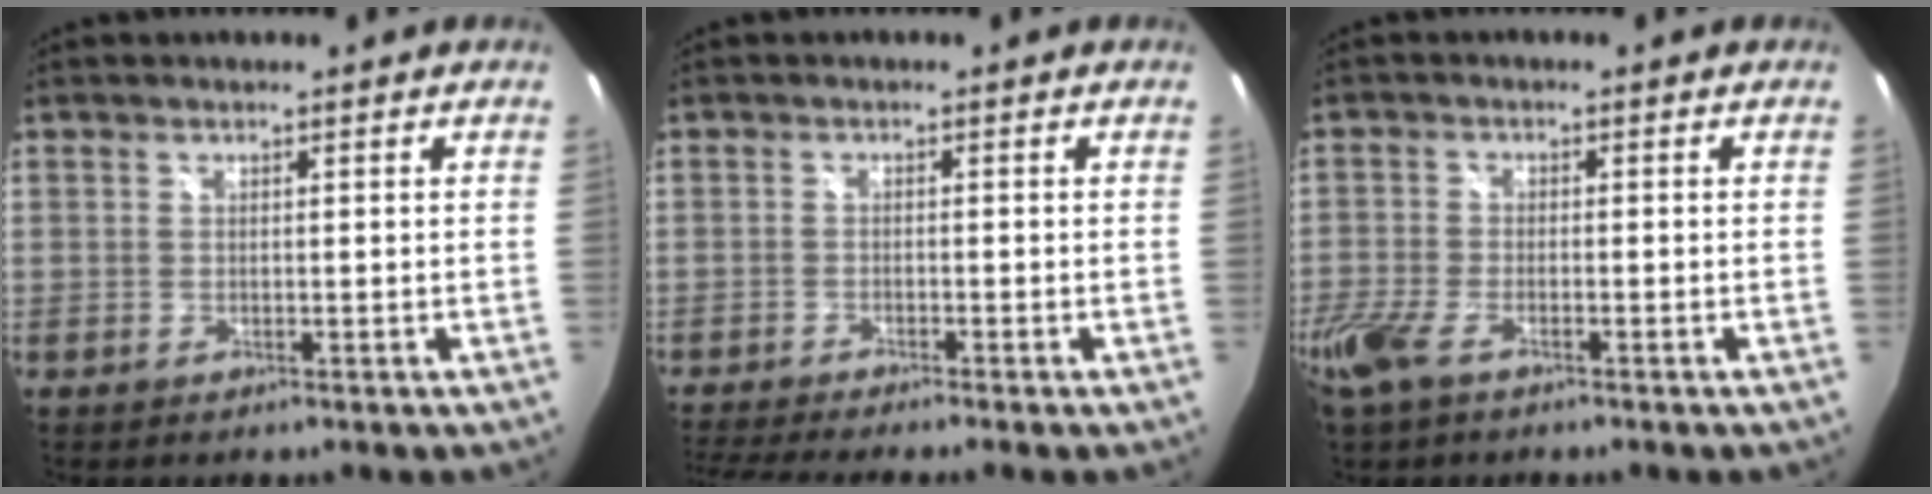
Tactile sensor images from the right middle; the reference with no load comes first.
{"total": 6.4, "force": [-5.6, -1.3, 2.8], "torque": [-0.073, -0.026, -0.099]}
{"total": 7.4, "force": [-4.7, 3.1, 4.8], "torque": [-0.128, -0.018, -0.096]}